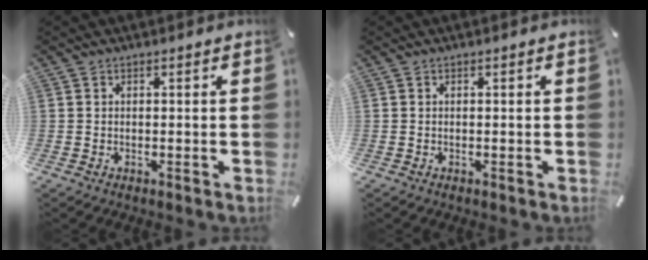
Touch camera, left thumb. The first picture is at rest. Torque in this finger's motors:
{"motor_torque": [-0.04, 0.04, -0.03, 0.06, 0.00]}